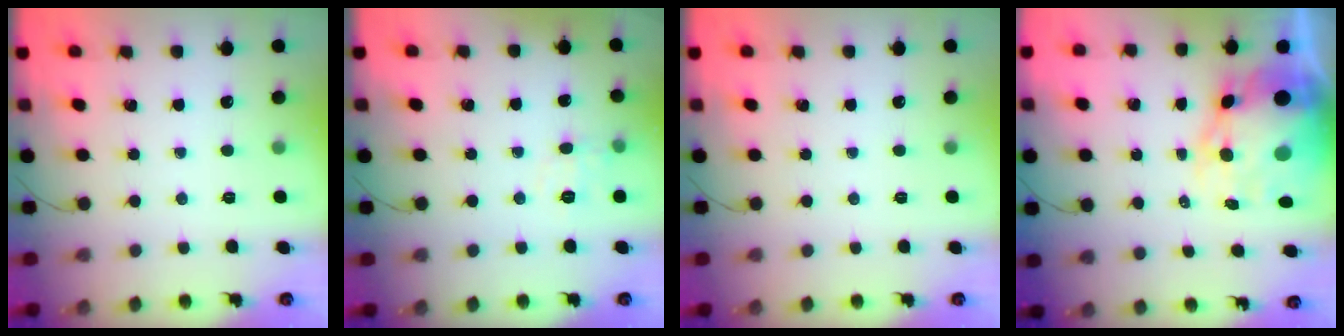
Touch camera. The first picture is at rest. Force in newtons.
{"total": 6.6, "press": 6.5, "slide": 1.5}
{"total": 0.0}
{"total": 16.3, "press": 15.8, "slide": 3.8}